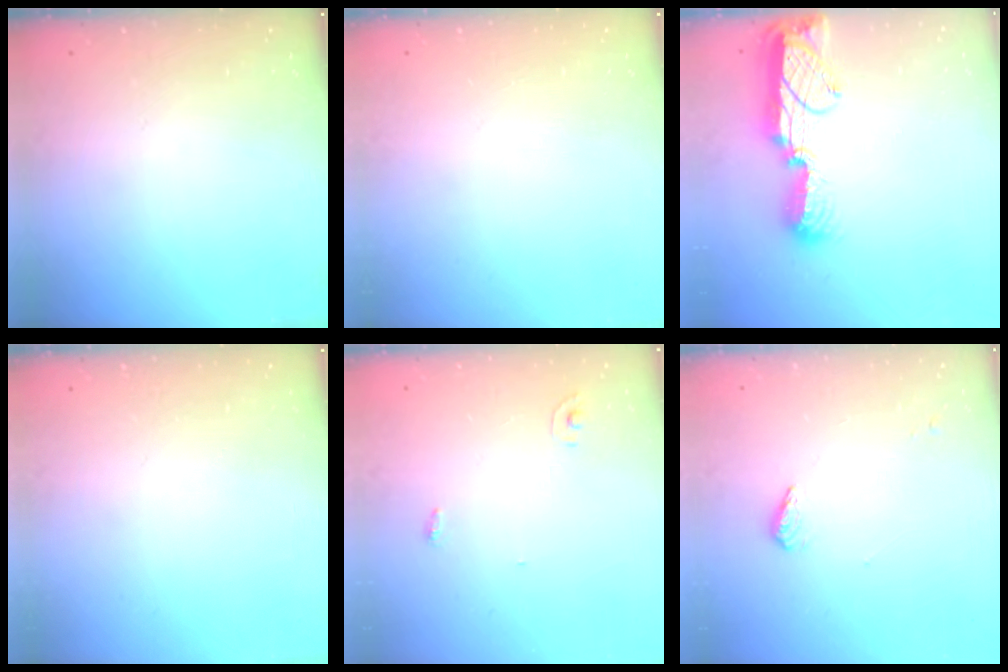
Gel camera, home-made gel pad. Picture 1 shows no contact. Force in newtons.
{"total": 0.0}
{"total": 12.4, "press": 12.3, "slide": 1.2}
{"total": 0.0}
{"total": 2.8, "press": 2.8, "slide": 0.1}
{"total": 3.4, "press": 3.4, "slide": 0.5}